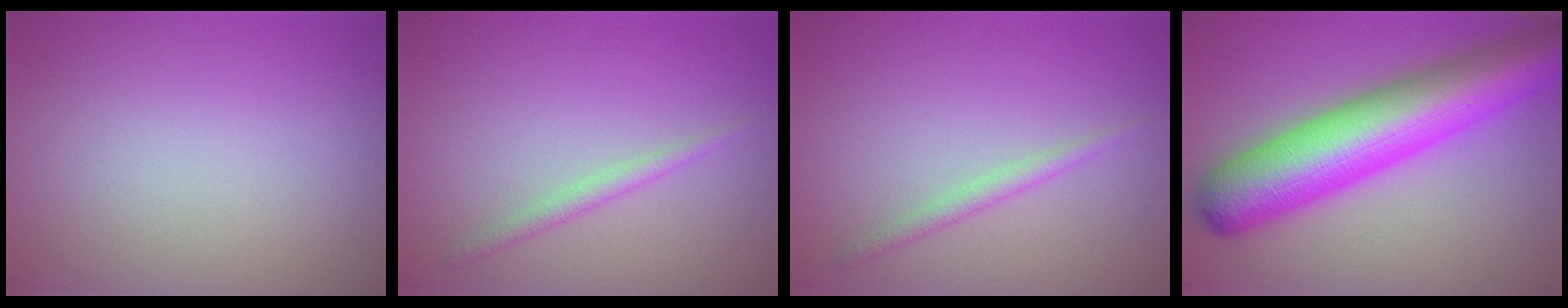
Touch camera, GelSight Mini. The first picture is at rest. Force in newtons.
{"total": 1.4, "press": 1.4, "slide": 0.0}
{"total": 1.4, "press": 1.4, "slide": 0.0}
{"total": 12.3, "press": 12.3, "slide": 0.3}